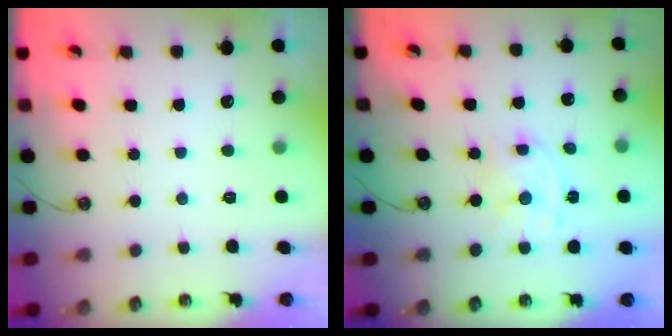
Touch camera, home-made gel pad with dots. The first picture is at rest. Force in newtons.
{"total": 5.7, "press": 5.7, "slide": 0.4}